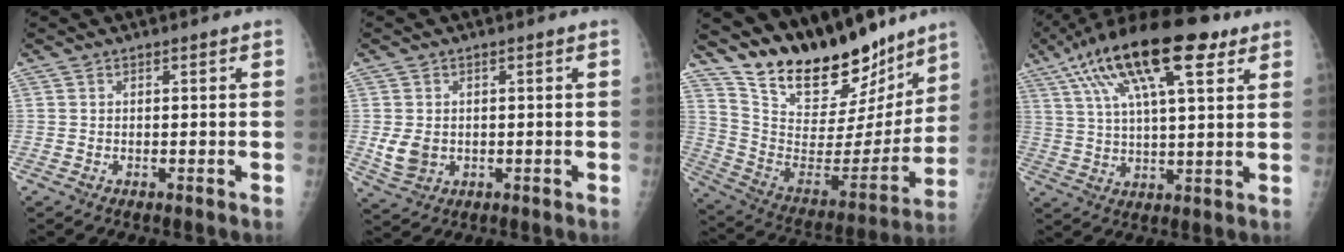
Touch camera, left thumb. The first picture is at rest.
{"total": 4.6, "force": [-0.2, 3.6, 2.7], "torque": [-0.043, -0.007, 0.007]}
{"total": 24.2, "force": [19.8, 9.1, 10.5], "torque": [-0.135, -0.107, 0.322]}
{"total": 20.3, "force": [10.3, 6.8, 16.1], "torque": [-0.277, 0.000, 0.173]}